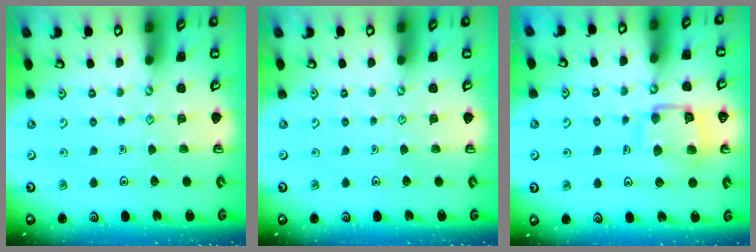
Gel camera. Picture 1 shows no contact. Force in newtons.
{"total": 0.0}
{"total": 13.1, "press": 13.0, "slide": 1.5}